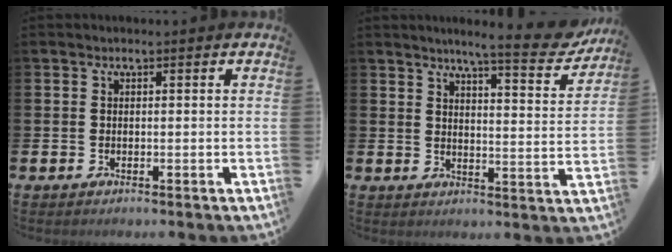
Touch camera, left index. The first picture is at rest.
{"total": 7.1, "force": [6.3, 0.4, 3.3], "torque": [-0.054, -0.044, 0.101]}